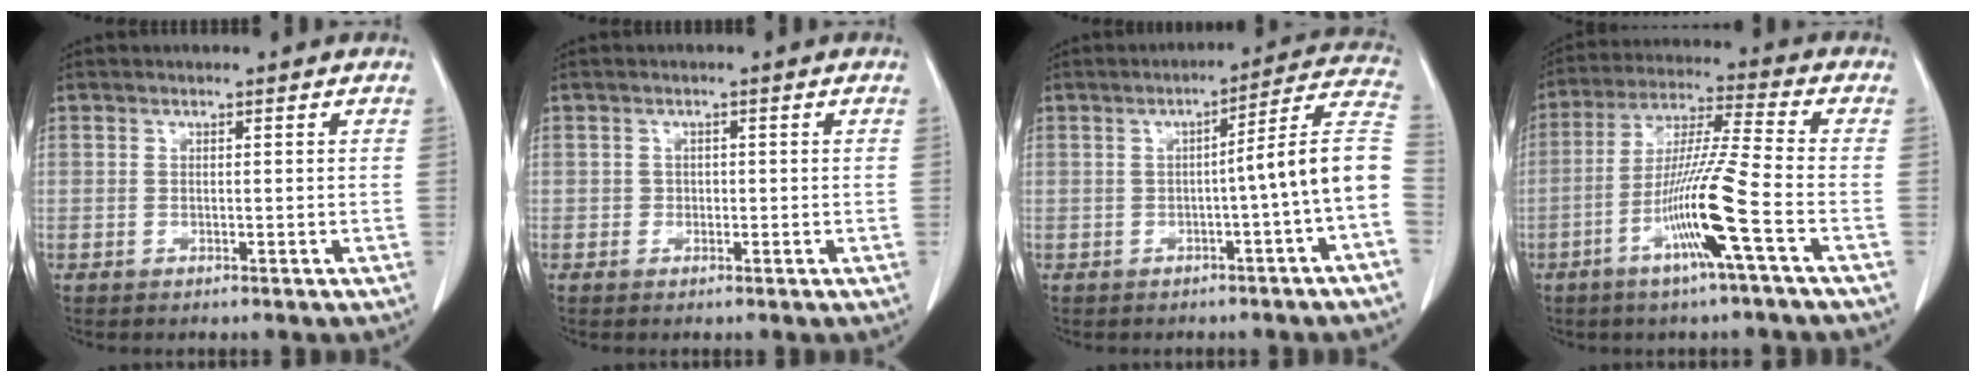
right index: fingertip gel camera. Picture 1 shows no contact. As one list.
[{"total": 0.8, "force": [-0.2, 0.8, 0.1], "torque": [0.006, 0.004, -0.004]}, {"total": 9.9, "force": [-2.0, -1.5, 9.6], "torque": [-0.117, 0.025, -0.033]}, {"total": 12.3, "force": [-4.8, -1.4, 11.2], "torque": [-0.217, -0.009, -0.097]}]